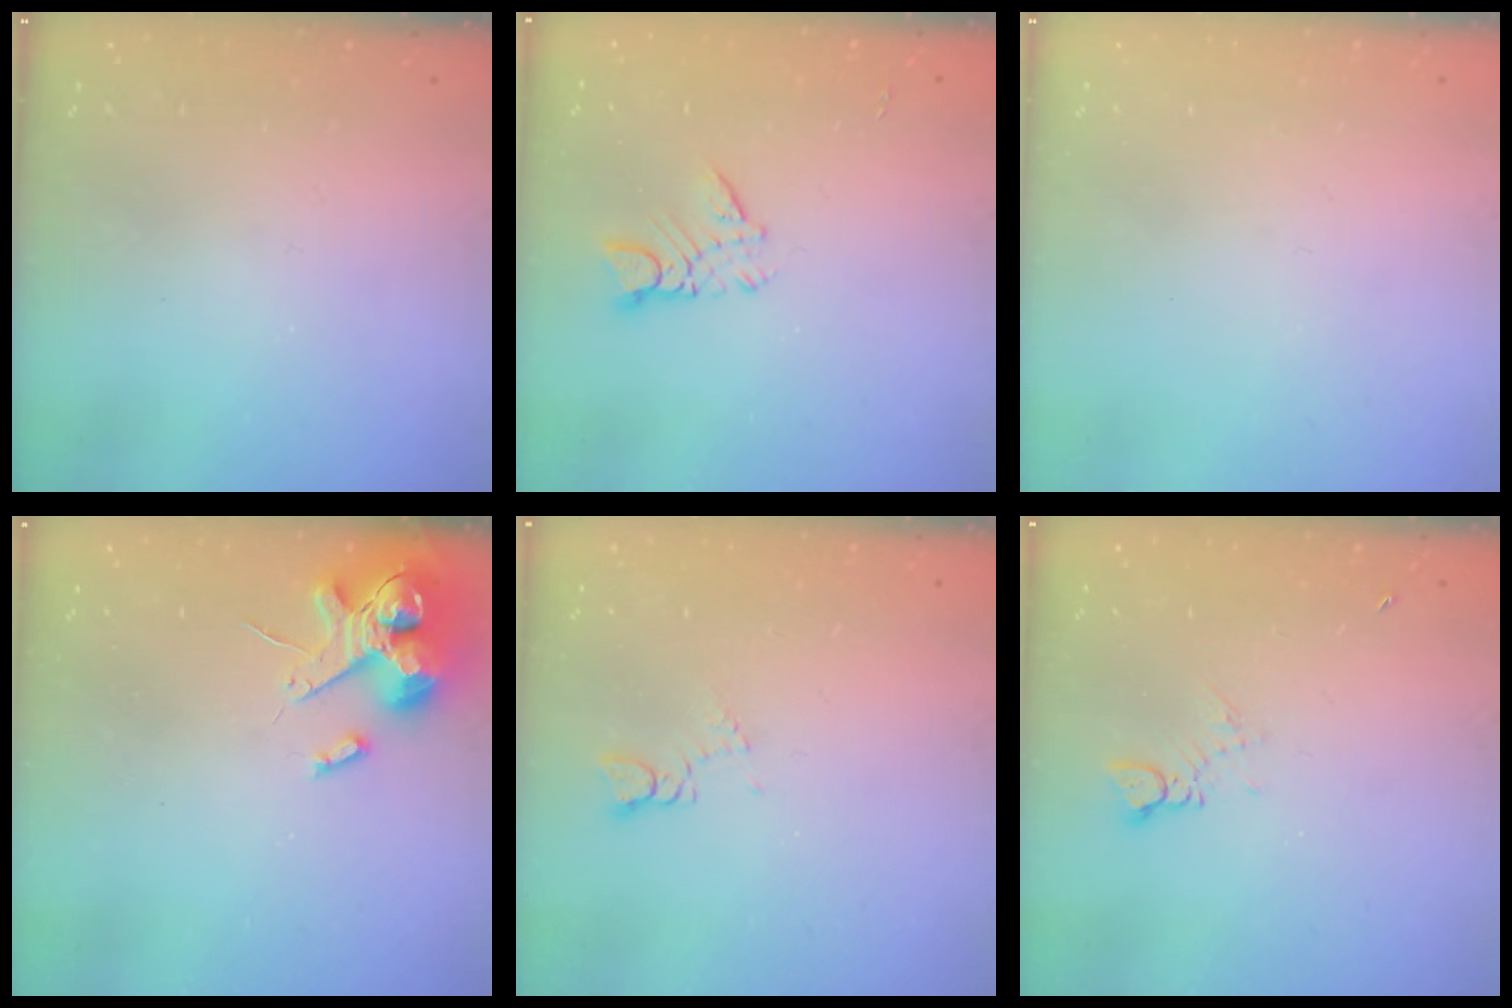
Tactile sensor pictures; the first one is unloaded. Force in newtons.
{"total": 4.2, "press": 4.2, "slide": 0.4}
{"total": 0.0}
{"total": 12.3, "press": 12.2, "slide": 1.7}
{"total": 1.9, "press": 1.8, "slide": 0.3}
{"total": 3.0, "press": 2.9, "slide": 0.4}